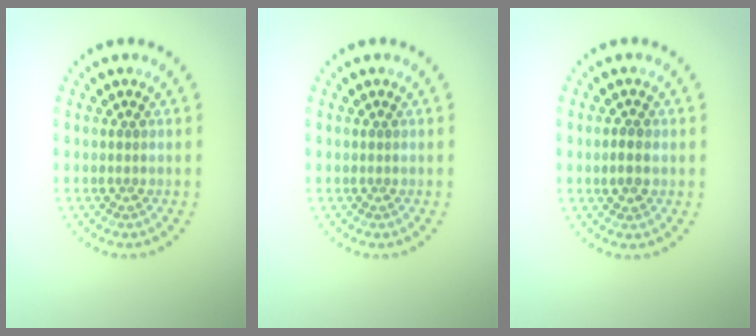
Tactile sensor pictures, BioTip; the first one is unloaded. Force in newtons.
{"total": 0.0}
{"total": 1.3, "press": 1.3, "slide": 0.0}